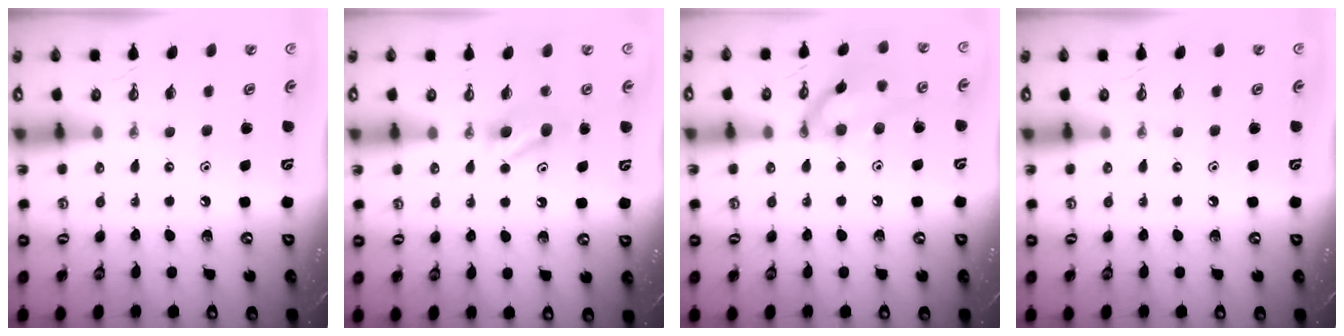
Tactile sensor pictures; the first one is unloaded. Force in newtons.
{"total": 4.7, "press": 4.6, "slide": 0.7}
{"total": 12.3, "press": 12.3, "slide": 0.5}
{"total": 0.0}